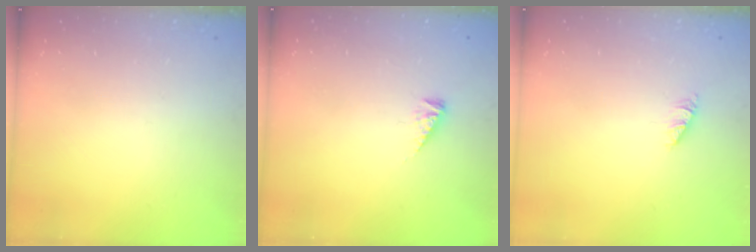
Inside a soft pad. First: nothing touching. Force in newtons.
{"total": 4.2, "press": 4.2, "slide": 0.6}
{"total": 0.7, "press": 0.7, "slide": 0.1}